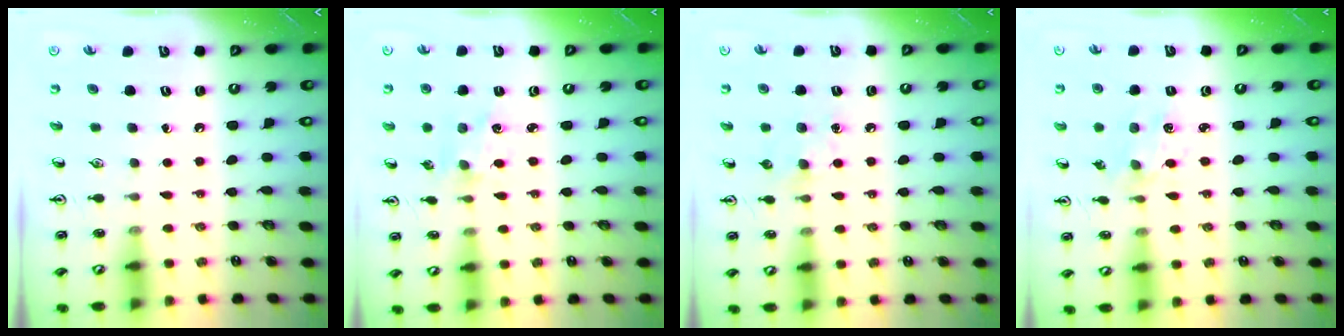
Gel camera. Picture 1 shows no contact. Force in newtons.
{"total": 1.0, "press": 1.0, "slide": 0.2}
{"total": 6.4, "press": 6.3, "slide": 0.9}
{"total": 1.7, "press": 1.7, "slide": 0.3}